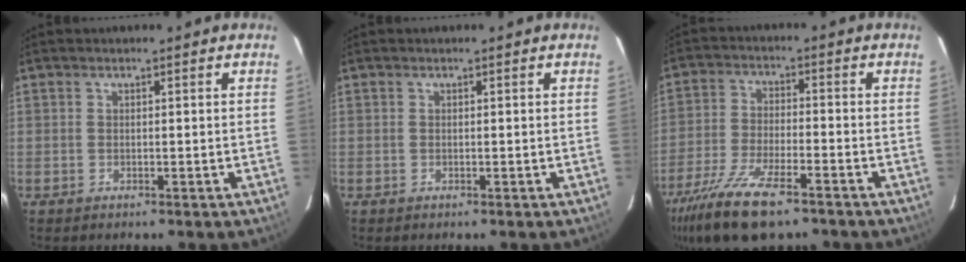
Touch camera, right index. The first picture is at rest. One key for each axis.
{"total": 0.0}
{"total": 15.0, "fx": -10.6, "fy": 4.2, "fz": 9.8, "tx": -0.211, "ty": -0.045, "tz": -0.199}